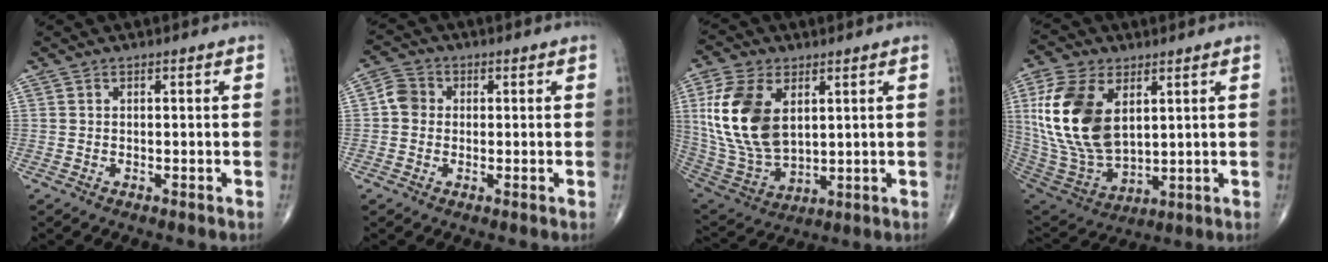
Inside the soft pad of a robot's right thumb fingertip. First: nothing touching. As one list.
[{"total": 4.1, "force": [0.0, 3.7, 1.8], "torque": [-0.021, 0.009, -0.008]}, {"total": 18.0, "force": [4.5, 10.8, 13.7], "torque": [-0.274, -0.020, 0.098]}, {"total": 20.2, "force": [5.2, 11.8, 15.5], "torque": [-0.308, -0.026, 0.109]}]